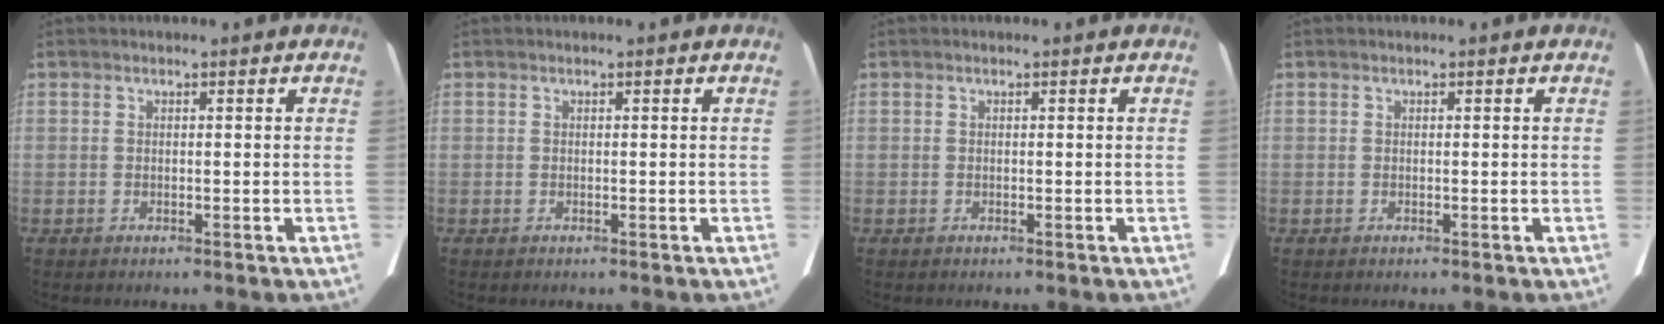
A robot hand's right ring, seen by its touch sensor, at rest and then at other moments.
{"total": 0.0}
{"total": 0.0}
{"total": 0.0}